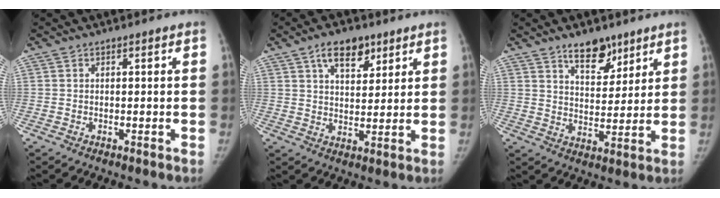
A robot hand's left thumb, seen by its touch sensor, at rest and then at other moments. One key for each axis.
{"total": 8.1, "fx": 4.8, "fy": 4.4, "fz": 4.8, "tx": -0.051, "ty": -0.025, "tz": 0.077}
{"total": 8.5, "fx": 6.0, "fy": 4.1, "fz": 4.3, "tx": -0.034, "ty": -0.042, "tz": 0.101}